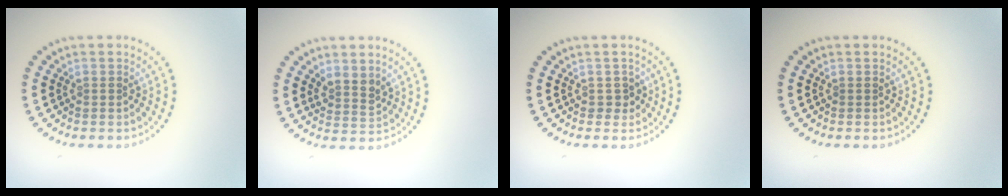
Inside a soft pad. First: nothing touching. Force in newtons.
{"total": 2.2, "press": 1.7, "slide": 1.3}
{"total": 1.1, "press": 1.0, "slide": 0.5}
{"total": 0.0}